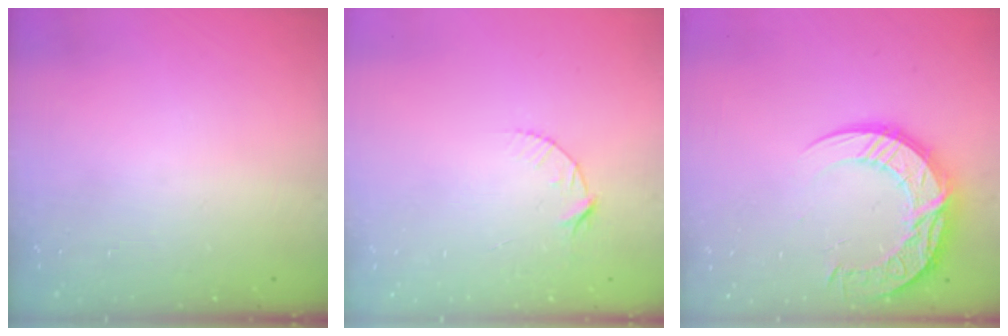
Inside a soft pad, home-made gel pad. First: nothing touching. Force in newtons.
{"total": 5.5, "press": 5.4, "slide": 0.6}
{"total": 18.4, "press": 18.4, "slide": 1.0}